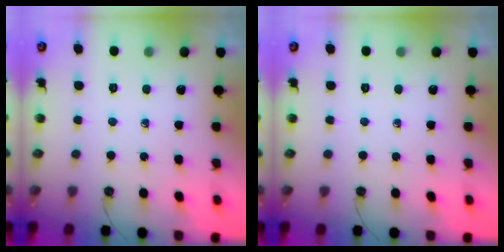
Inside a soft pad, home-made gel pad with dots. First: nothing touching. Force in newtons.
{"total": 0.0}